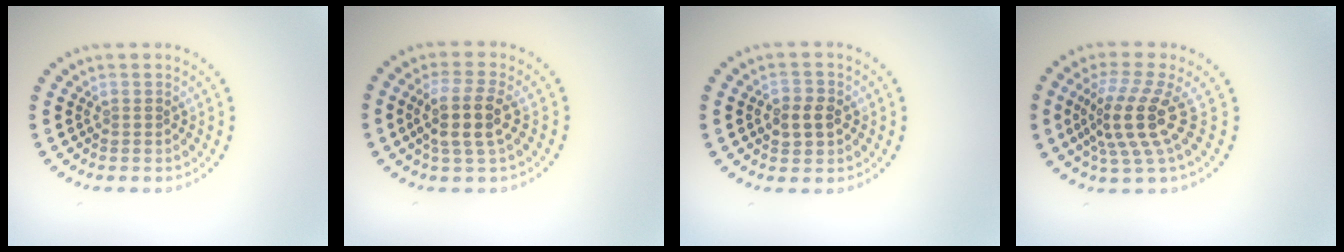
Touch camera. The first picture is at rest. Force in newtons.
{"total": 3.4, "press": 3.0, "slide": 1.7}
{"total": 2.4, "press": 2.4, "slide": 0.3}
{"total": 4.6, "press": 3.5, "slide": 3.1}